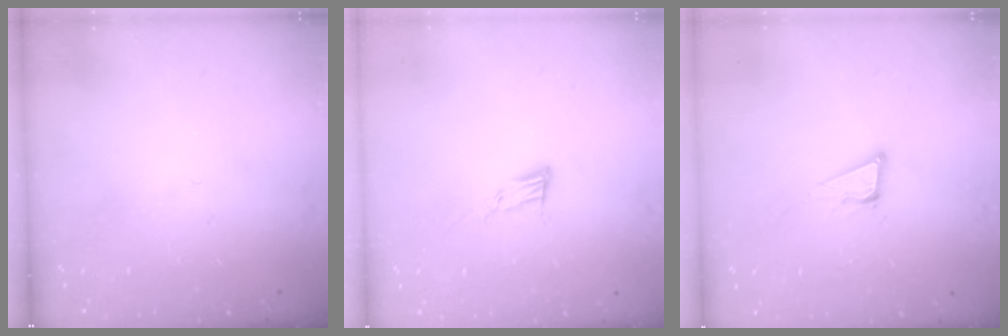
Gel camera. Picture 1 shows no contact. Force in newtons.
{"total": 6.9, "press": 6.8, "slide": 1.2}
{"total": 7.4, "press": 6.9, "slide": 2.6}